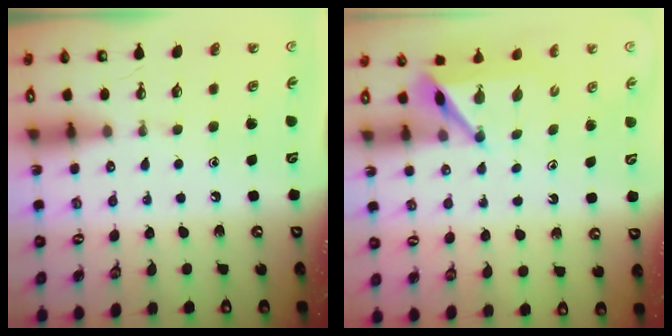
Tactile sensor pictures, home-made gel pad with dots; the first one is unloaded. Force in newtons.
{"total": 5.5, "press": 5.5, "slide": 0.4}